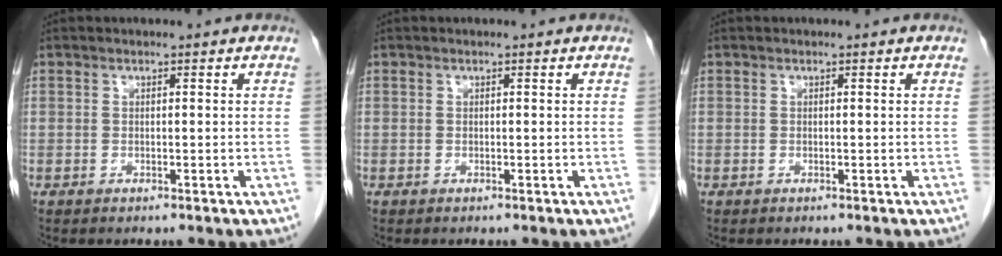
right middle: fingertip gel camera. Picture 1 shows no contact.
{"total": 0.0}
{"total": 0.0}